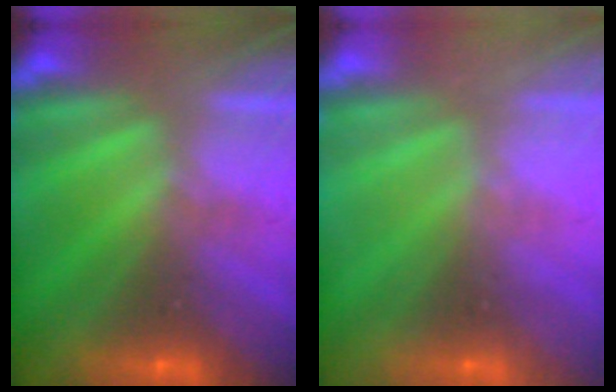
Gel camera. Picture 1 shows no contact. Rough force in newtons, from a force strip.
{"total": 1.8}